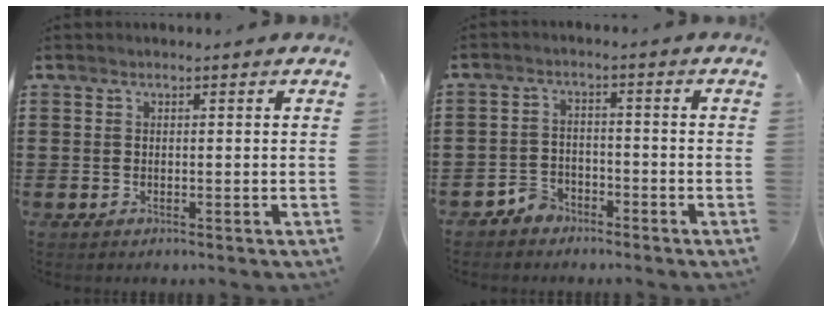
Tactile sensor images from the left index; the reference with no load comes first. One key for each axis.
{"total": 3.4, "fx": -3.1, "fy": 1.4, "fz": 0.2, "tx": -0.011, "ty": 0.007, "tz": -0.065}